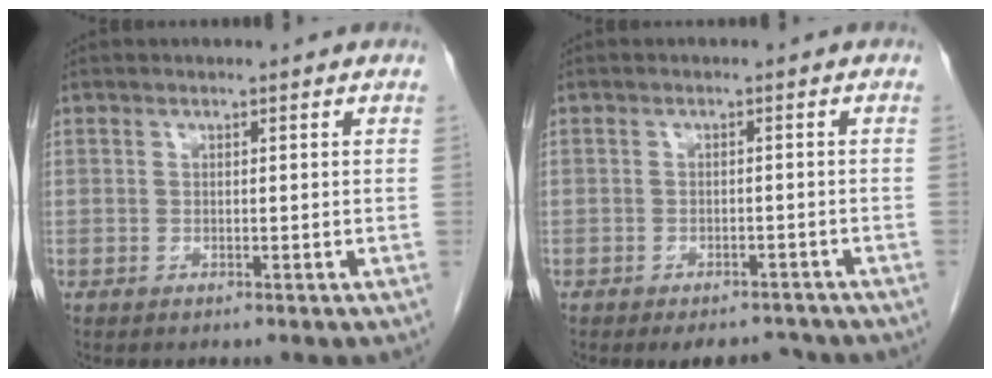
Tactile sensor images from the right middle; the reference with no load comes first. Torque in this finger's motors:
{"motor_torque": [0.02, -0.01, 0.01, 0.01]}